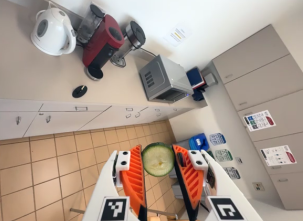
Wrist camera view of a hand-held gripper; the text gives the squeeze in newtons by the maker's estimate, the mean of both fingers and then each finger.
{"total": 9.0, "left": 8.9, "right": 9.1}